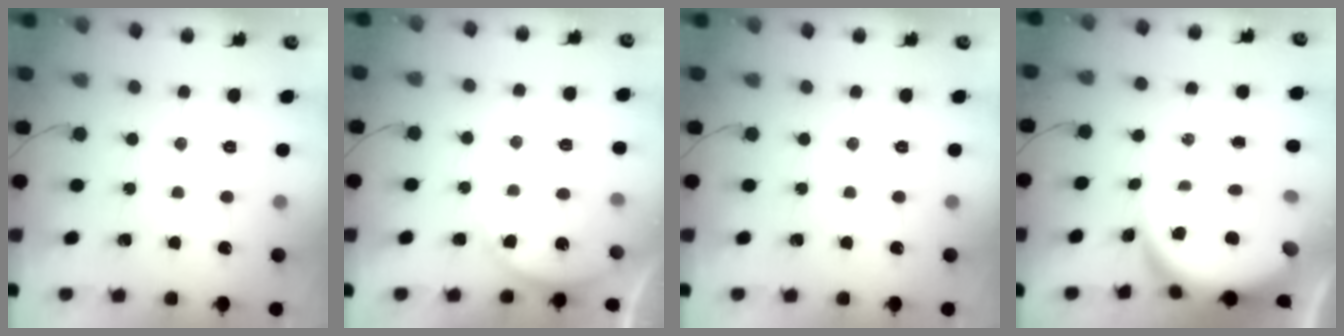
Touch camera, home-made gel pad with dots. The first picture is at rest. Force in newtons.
{"total": 5.6, "press": 5.6, "slide": 0.5}
{"total": 0.0}
{"total": 6.7, "press": 6.5, "slide": 1.7}